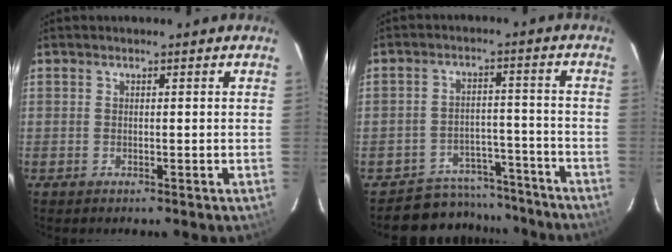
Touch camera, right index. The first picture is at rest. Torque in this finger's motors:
{"motor_torque": [-0.15, -0.08, -0.25, -0.16]}